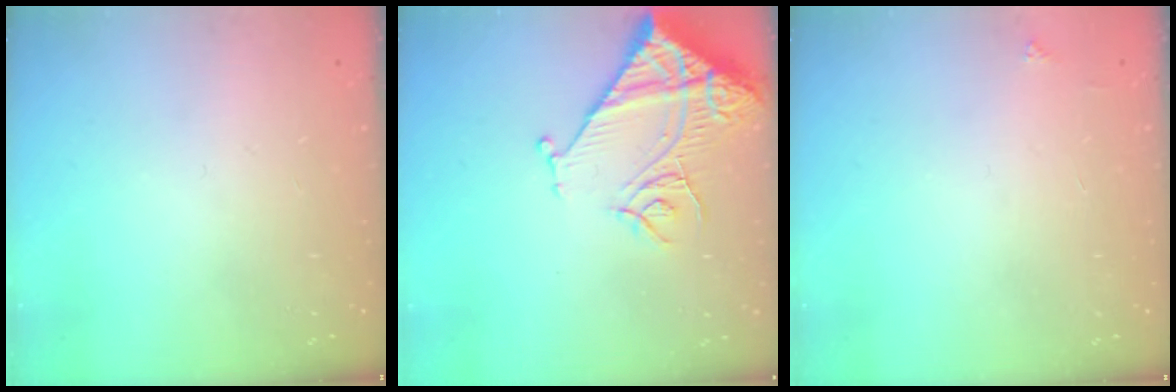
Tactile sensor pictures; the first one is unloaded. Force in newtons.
{"total": 14.9, "press": 14.8, "slide": 1.6}
{"total": 2.0, "press": 2.0, "slide": 0.3}